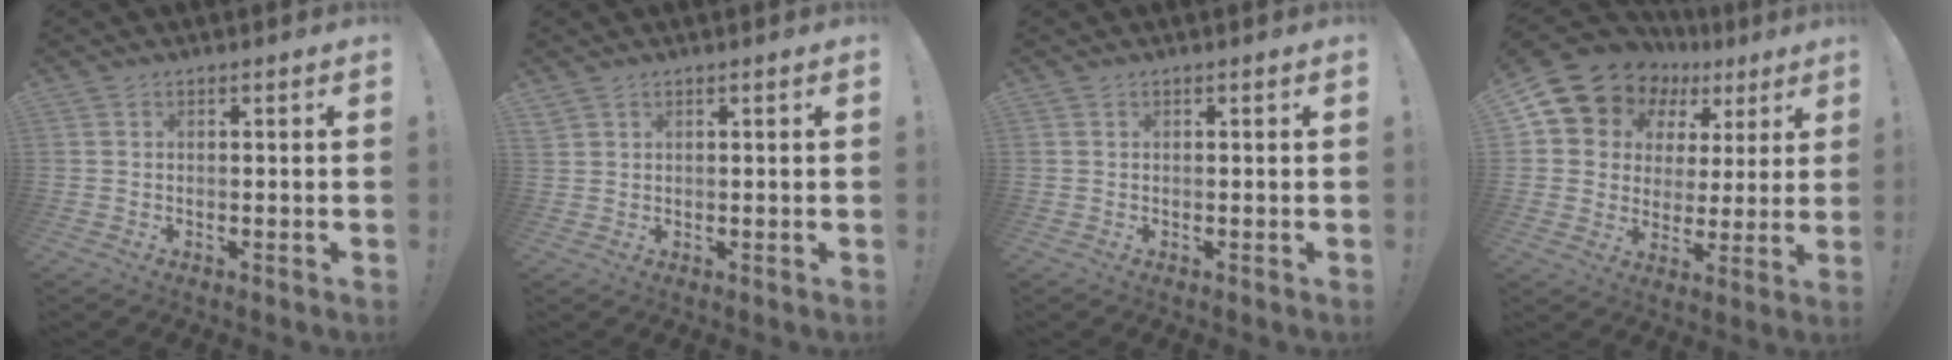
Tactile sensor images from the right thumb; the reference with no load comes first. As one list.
[{"total": 1.5, "force": [1.1, 0.8, 0.6], "torque": [-0.004, -0.006, 0.020]}, {"total": 0.0}, {"total": 10.8, "force": [7.4, 7.5, 2.4], "torque": [-0.043, -0.062, 0.145]}]